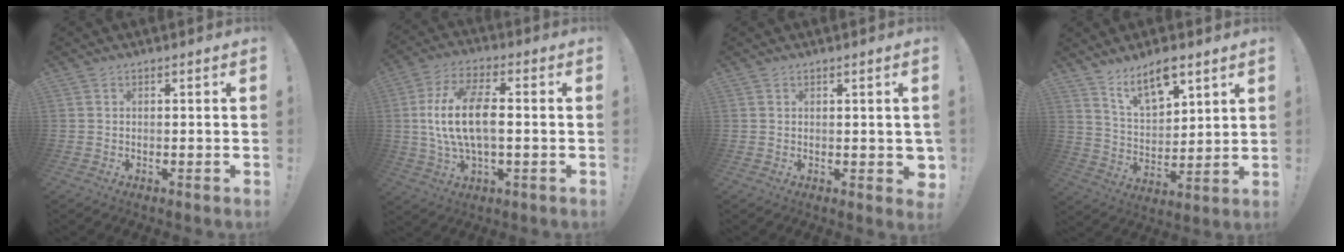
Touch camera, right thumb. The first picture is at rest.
{"total": 15.0, "force": [0.2, 6.8, 13.3], "torque": [-0.256, 0.006, 0.002]}
{"total": 2.1, "force": [0.6, 1.4, 1.4], "torque": [-0.013, 0.000, 0.012]}
{"total": 11.2, "force": [8.3, 4.6, 6.0], "torque": [-0.093, -0.051, 0.149]}